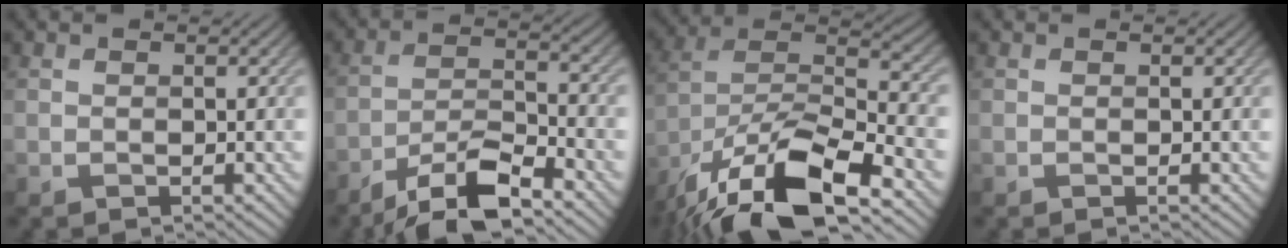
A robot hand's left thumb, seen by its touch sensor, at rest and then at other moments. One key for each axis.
{"total": 9.7, "fx": -7.0, "fy": 2.4, "fz": 6.3, "tx": -0.112, "ty": 0.003, "tz": -0.134}
{"total": 16.6, "fx": -11.1, "fy": 6.0, "fz": 10.7, "tx": -0.223, "ty": -0.015, "tz": -0.197}
{"total": 0.0}